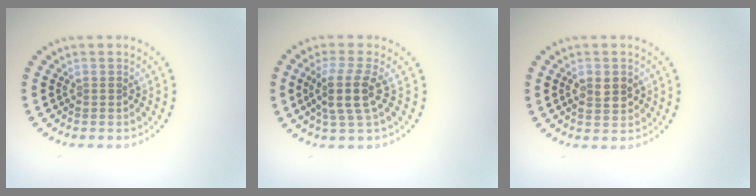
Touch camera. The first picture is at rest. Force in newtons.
{"total": 3.5, "press": 2.9, "slide": 2.0}
{"total": 2.3, "press": 2.3, "slide": 0.1}